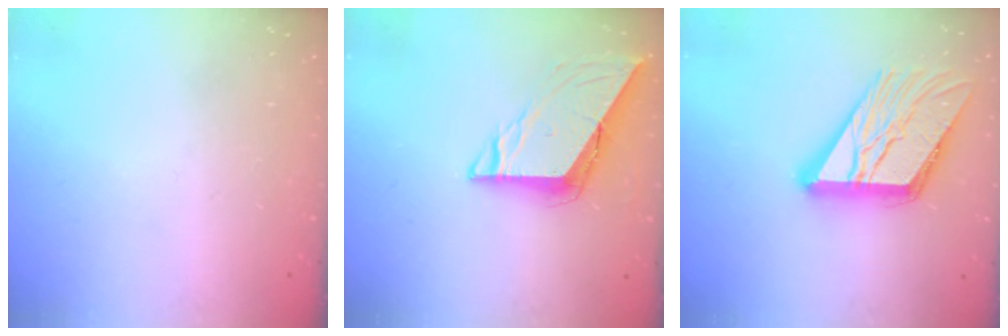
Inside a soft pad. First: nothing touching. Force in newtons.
{"total": 8.0, "press": 8.0, "slide": 0.5}
{"total": 19.0, "press": 18.9, "slide": 2.0}